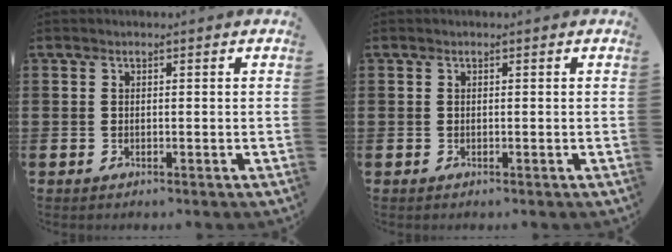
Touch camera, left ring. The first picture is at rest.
{"total": 0.0}